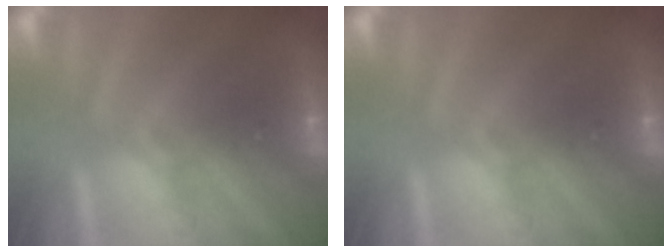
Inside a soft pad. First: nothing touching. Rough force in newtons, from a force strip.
{"total": 0.0}